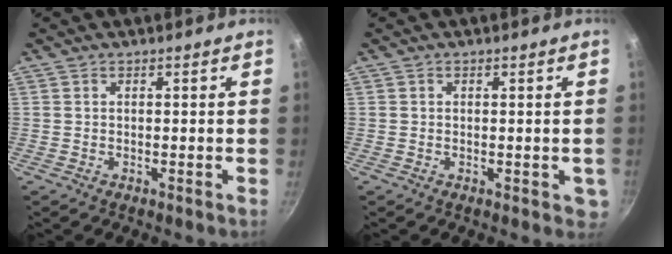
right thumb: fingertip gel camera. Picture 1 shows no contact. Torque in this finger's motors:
{"motor_torque": [0.12, -0.14, 0.14, -0.14, 0.07]}